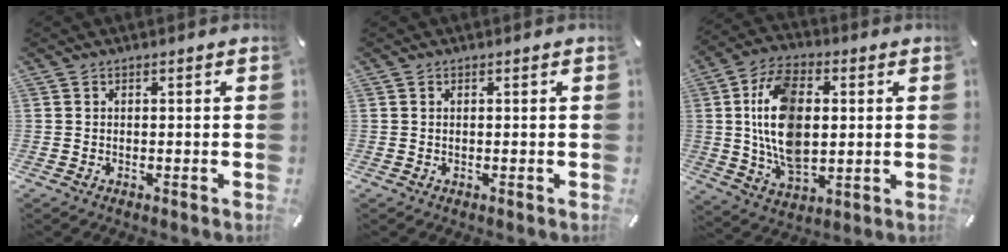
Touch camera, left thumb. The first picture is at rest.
{"total": 0.0}
{"total": 16.8, "force": [1.6, 10.3, 13.1], "torque": [-0.291, -0.001, 0.026]}